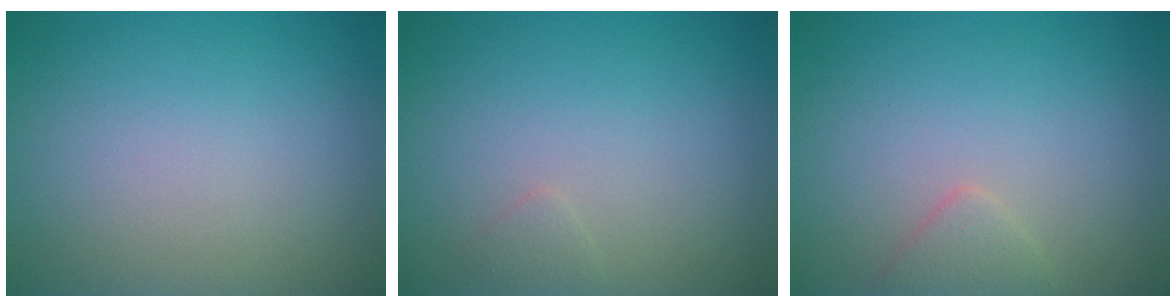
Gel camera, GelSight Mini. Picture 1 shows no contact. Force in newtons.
{"total": 0.6, "press": 0.6, "slide": 0.0}
{"total": 1.4, "press": 1.4, "slide": 0.1}